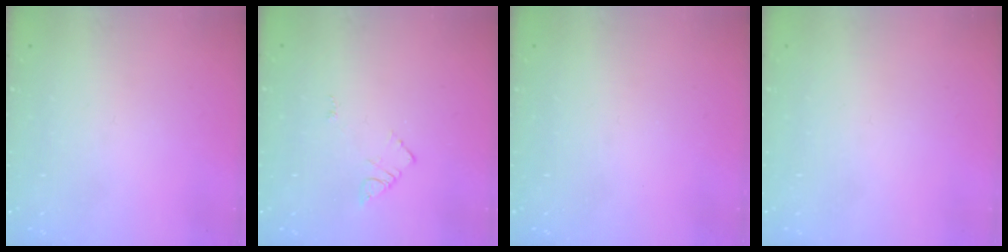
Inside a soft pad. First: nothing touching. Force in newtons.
{"total": 3.7, "press": 3.7, "slide": 0.3}
{"total": 0.0}
{"total": 1.5, "press": 1.5, "slide": 0.1}